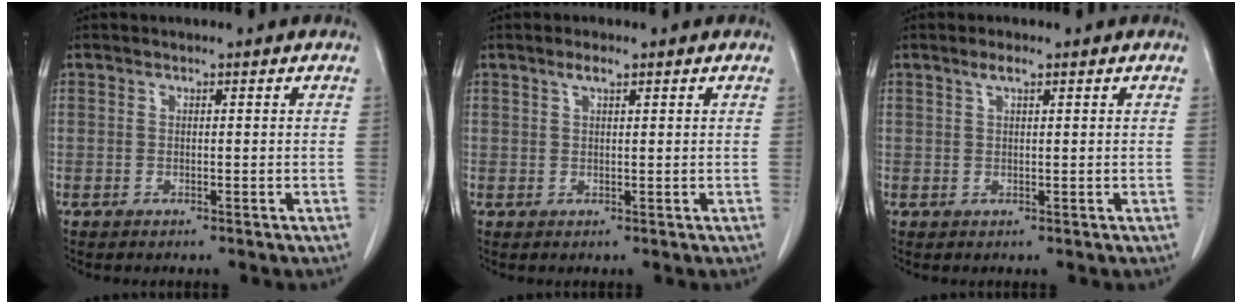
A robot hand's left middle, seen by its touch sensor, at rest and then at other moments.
{"total": 1.7, "force": [1.1, 0.3, 1.2], "torque": [-0.028, 0.004, 0.021]}
{"total": 1.6, "force": [1.0, 0.2, 1.2], "torque": [-0.028, 0.004, 0.020]}